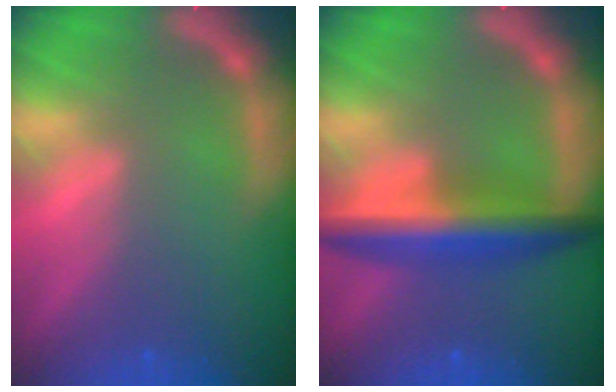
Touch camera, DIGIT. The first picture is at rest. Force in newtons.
{"total": 6.6}